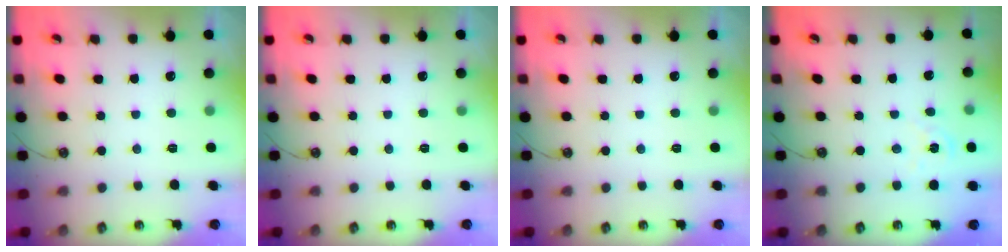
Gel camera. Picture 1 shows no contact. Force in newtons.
{"total": 0.0}
{"total": 0.0}
{"total": 2.1, "press": 2.1, "slide": 0.2}